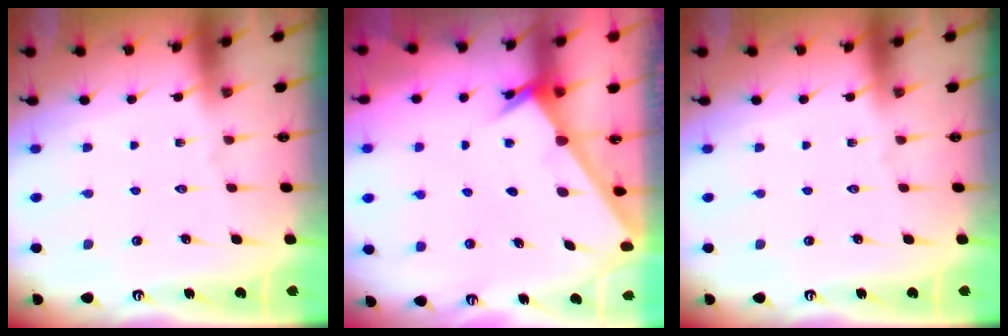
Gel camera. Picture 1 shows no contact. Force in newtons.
{"total": 2.6, "press": 2.6, "slide": 0.2}
{"total": 0.0}